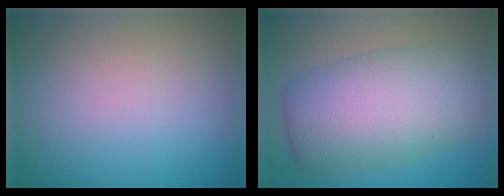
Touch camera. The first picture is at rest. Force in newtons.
{"total": 9.0, "press": 9.0, "slide": 0.2}